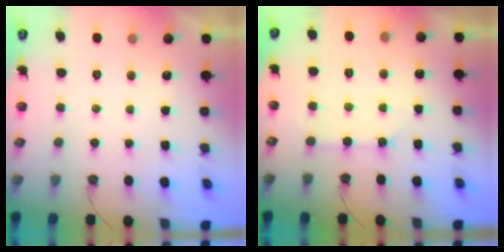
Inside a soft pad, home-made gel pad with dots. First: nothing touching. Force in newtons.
{"total": 2.7, "press": 2.7, "slide": 0.3}